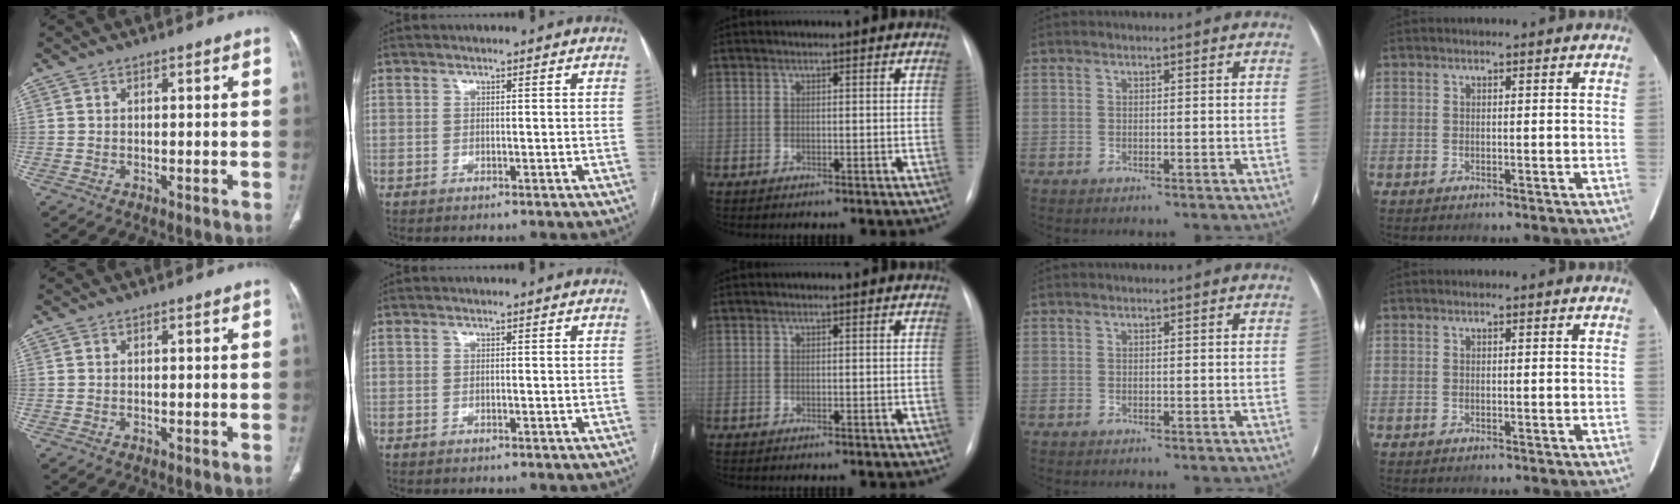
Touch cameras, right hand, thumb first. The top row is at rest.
{}